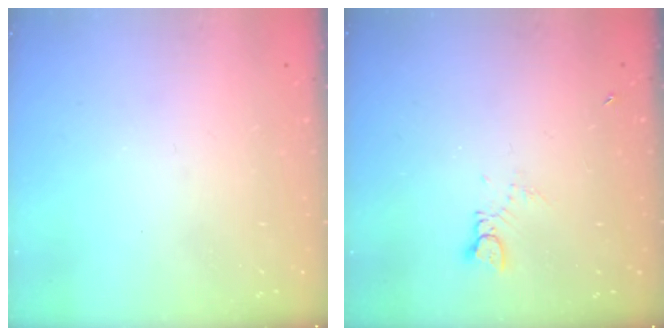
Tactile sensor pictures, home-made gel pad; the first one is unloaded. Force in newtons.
{"total": 1.6, "press": 1.6, "slide": 0.2}